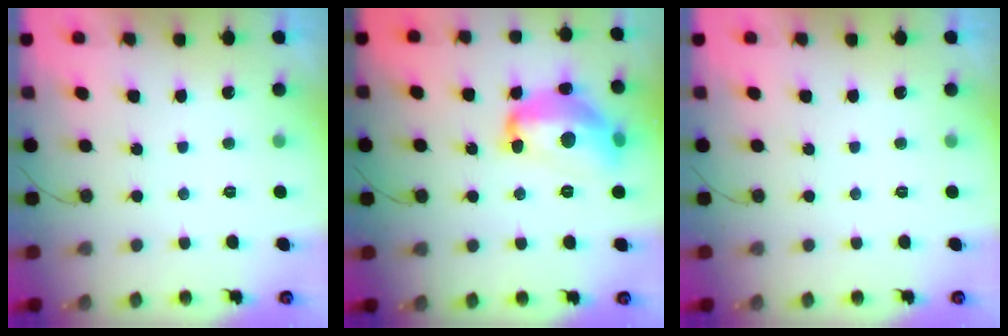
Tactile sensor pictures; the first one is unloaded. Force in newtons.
{"total": 17.0, "press": 17.0, "slide": 0.8}
{"total": 0.0}